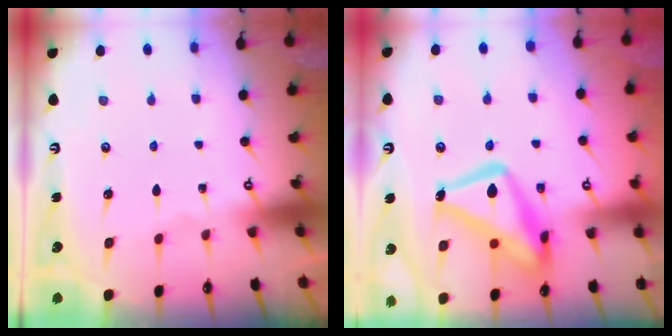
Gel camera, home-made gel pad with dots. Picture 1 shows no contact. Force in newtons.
{"total": 17.2, "press": 17.1, "slide": 1.5}